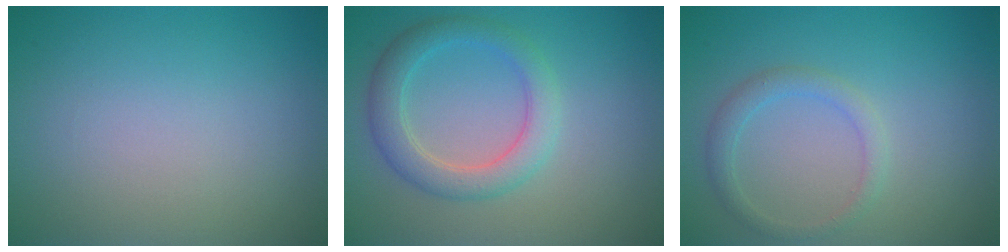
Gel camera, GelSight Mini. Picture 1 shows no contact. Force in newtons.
{"total": 3.6, "press": 3.6, "slide": 0.1}
{"total": 1.8, "press": 1.8, "slide": 0.2}